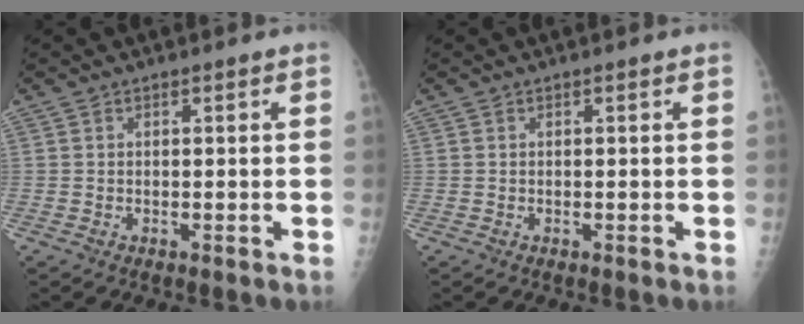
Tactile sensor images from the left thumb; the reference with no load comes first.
{"total": 0.0}